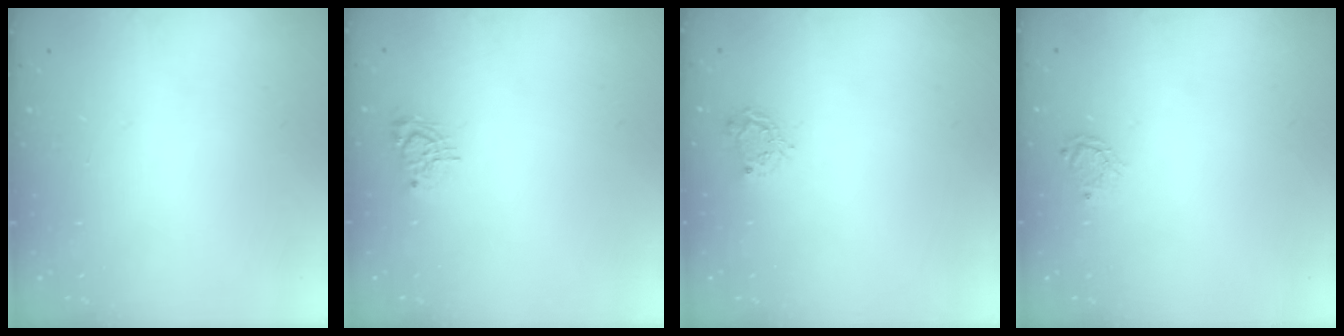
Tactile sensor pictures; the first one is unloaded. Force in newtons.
{"total": 5.2, "press": 5.2, "slide": 0.6}
{"total": 5.7, "press": 5.7, "slide": 0.4}
{"total": 3.9, "press": 3.9, "slide": 0.4}